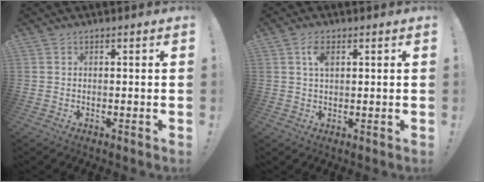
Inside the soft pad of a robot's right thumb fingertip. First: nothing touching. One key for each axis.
{"total": 4.1, "fx": 1.4, "fy": 2.2, "fz": 3.2, "tx": -0.055, "ty": 0.001, "tz": 0.021}